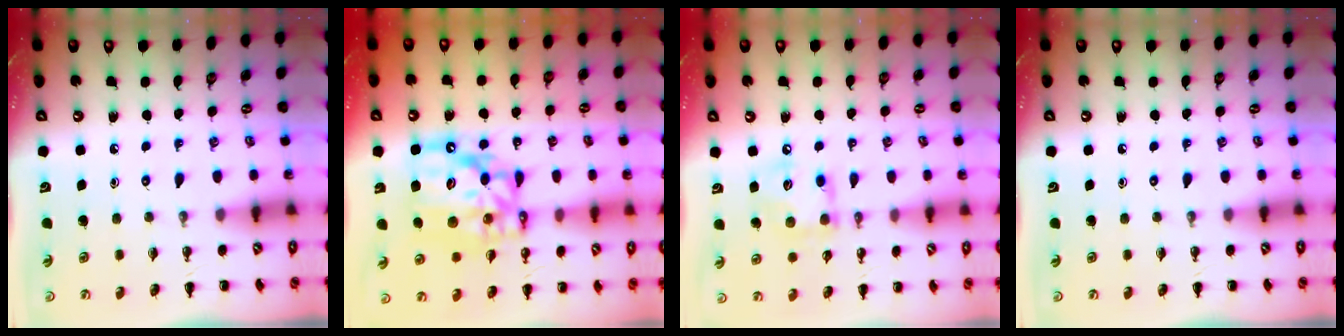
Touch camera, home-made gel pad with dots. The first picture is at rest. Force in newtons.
{"total": 15.0, "press": 14.5, "slide": 4.0}
{"total": 10.7, "press": 10.7, "slide": 0.6}
{"total": 0.0}